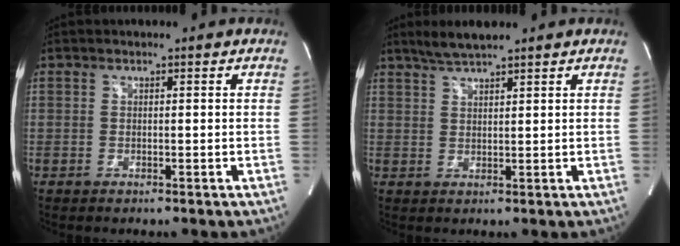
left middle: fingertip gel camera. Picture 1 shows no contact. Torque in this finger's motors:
{"motor_torque": [0.16, 0.09, -0.06, 0.00]}